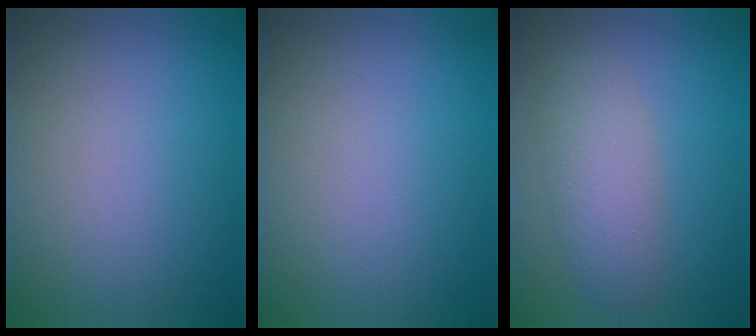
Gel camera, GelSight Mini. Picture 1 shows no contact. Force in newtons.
{"total": 0.0}
{"total": 3.5, "press": 3.5, "slide": 0.1}